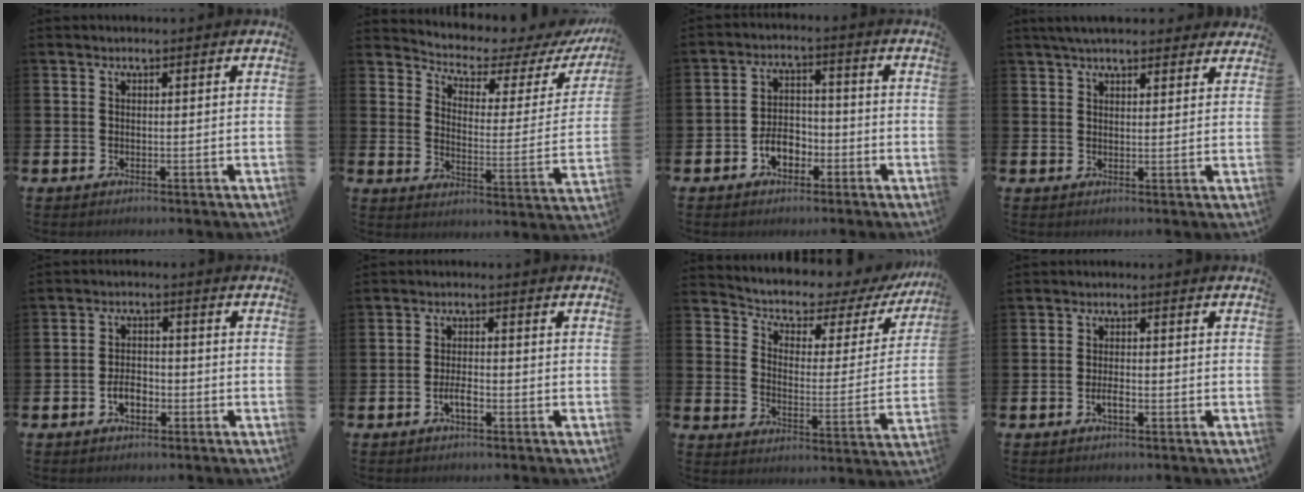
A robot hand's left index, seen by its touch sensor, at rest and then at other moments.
{"total": 4.3, "force": [4.0, 1.3, 1.0], "torque": [-0.041, -0.043, 0.057]}
{"total": 4.0, "force": [-2.1, 2.7, 2.1], "torque": [-0.039, 0.008, -0.043]}
{"total": 4.2, "force": [3.8, 1.0, 1.4], "torque": [-0.031, -0.008, 0.069]}
{"total": 3.1, "force": [-1.3, 1.9, 2.1], "torque": [-0.029, 0.001, -0.027]}
{"total": 2.3, "force": [-1.0, 0.8, 2.0], "torque": [-0.035, 0.003, -0.019]}
{"total": 5.1, "force": [4.6, 1.8, 1.5], "torque": [-0.060, -0.037, 0.070]}
{"total": 1.7, "force": [-0.7, 0.6, 1.4], "torque": [-0.025, 0.001, -0.015]}